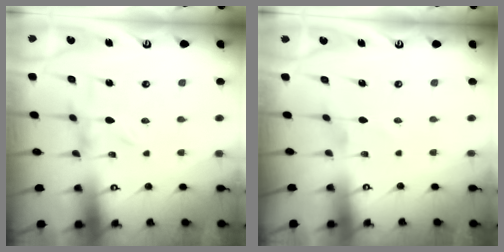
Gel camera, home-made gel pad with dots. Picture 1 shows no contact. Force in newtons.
{"total": 0.0}